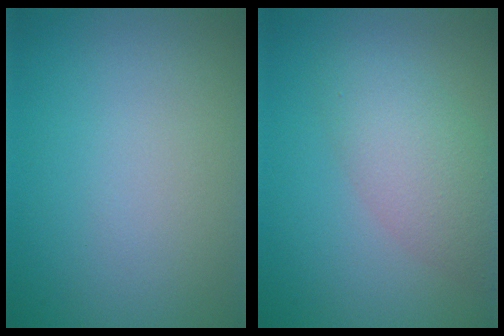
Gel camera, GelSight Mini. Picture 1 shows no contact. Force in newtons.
{"total": 4.8, "press": 4.8, "slide": 0.1}